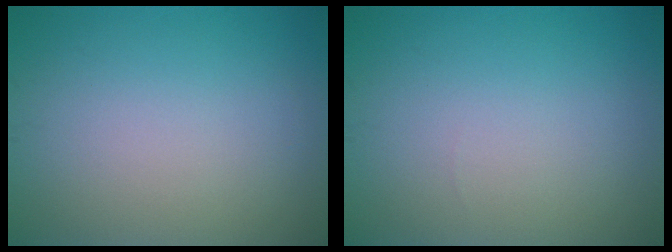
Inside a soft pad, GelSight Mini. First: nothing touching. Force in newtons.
{"total": 0.0}